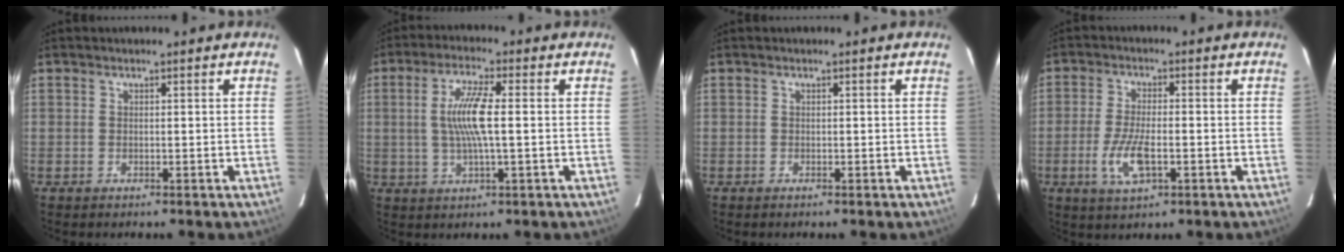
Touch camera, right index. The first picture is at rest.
{"total": 8.1, "force": [0.3, 1.1, 8.0], "torque": [-0.154, 0.002, 0.006]}
{"total": 0.0}
{"total": 7.4, "force": [-2.4, 2.6, 6.5], "torque": [-0.139, -0.009, -0.046]}